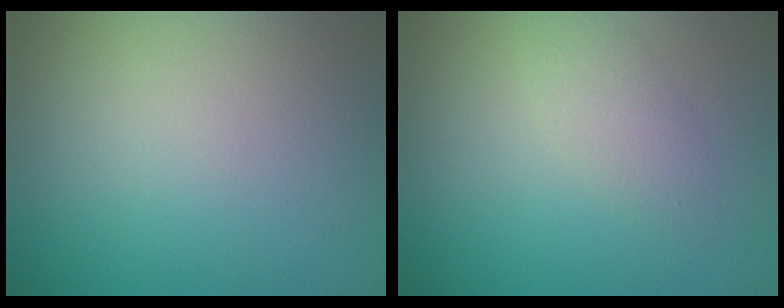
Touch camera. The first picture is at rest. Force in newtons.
{"total": 1.9, "press": 1.9, "slide": 0.1}